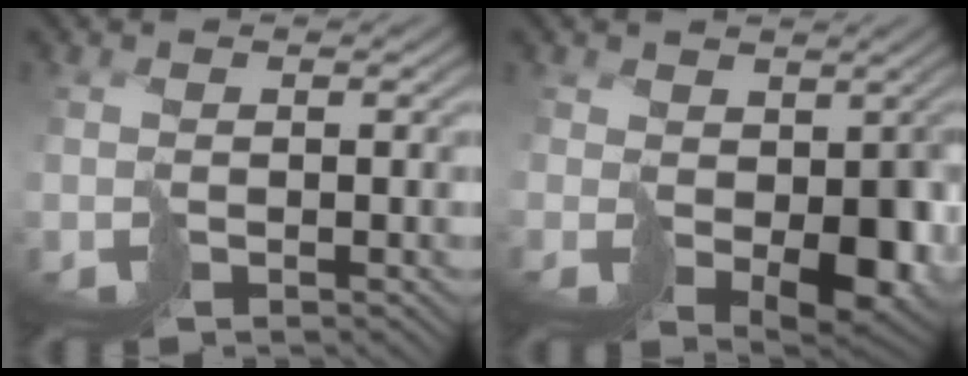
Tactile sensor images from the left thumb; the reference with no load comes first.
{"total": 5.7, "force": [0.3, 4.2, 3.8], "torque": [-0.060, -0.028, 0.015]}